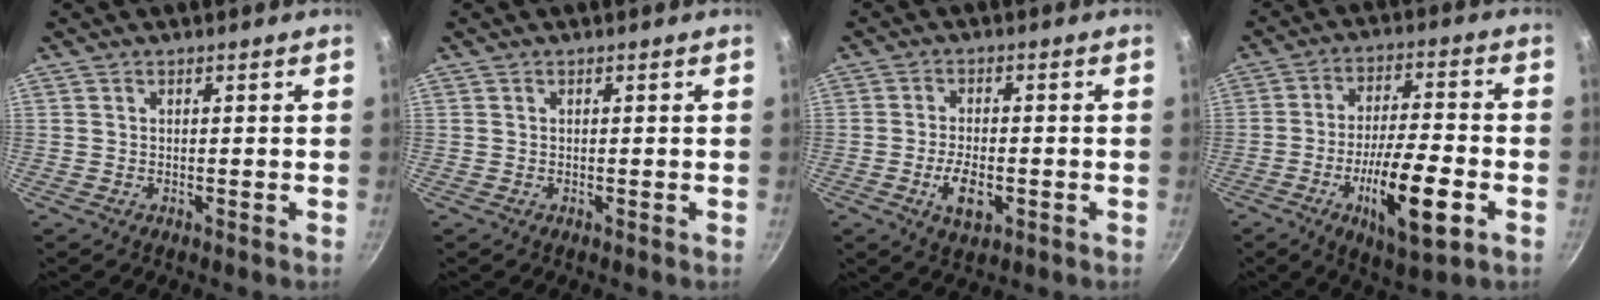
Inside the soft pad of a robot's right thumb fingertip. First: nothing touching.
{"total": 0.0}
{"total": 6.3, "force": [-1.9, 3.1, 5.1], "torque": [-0.088, 0.007, -0.031]}
{"total": 15.6, "force": [-5.6, 4.6, 13.9], "torque": [-0.236, 0.019, -0.091]}